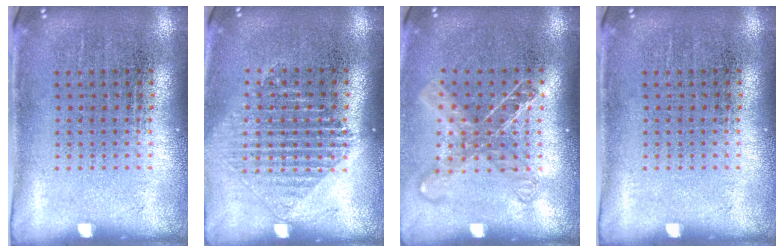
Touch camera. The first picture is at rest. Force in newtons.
{"total": 1.2, "press": 1.2, "slide": 0.5}
{"total": 1.5, "press": 1.2, "slide": 0.8}
{"total": 0.0}